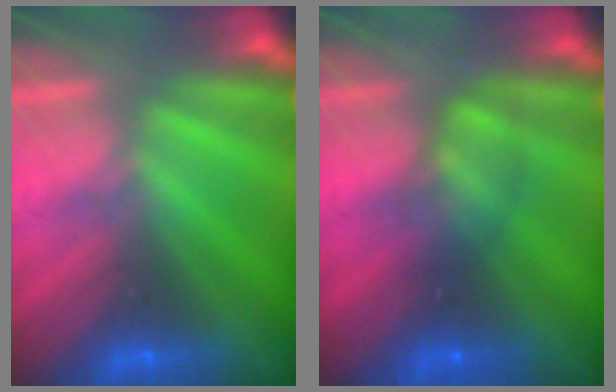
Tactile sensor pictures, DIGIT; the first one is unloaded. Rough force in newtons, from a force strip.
{"total": 2.6}